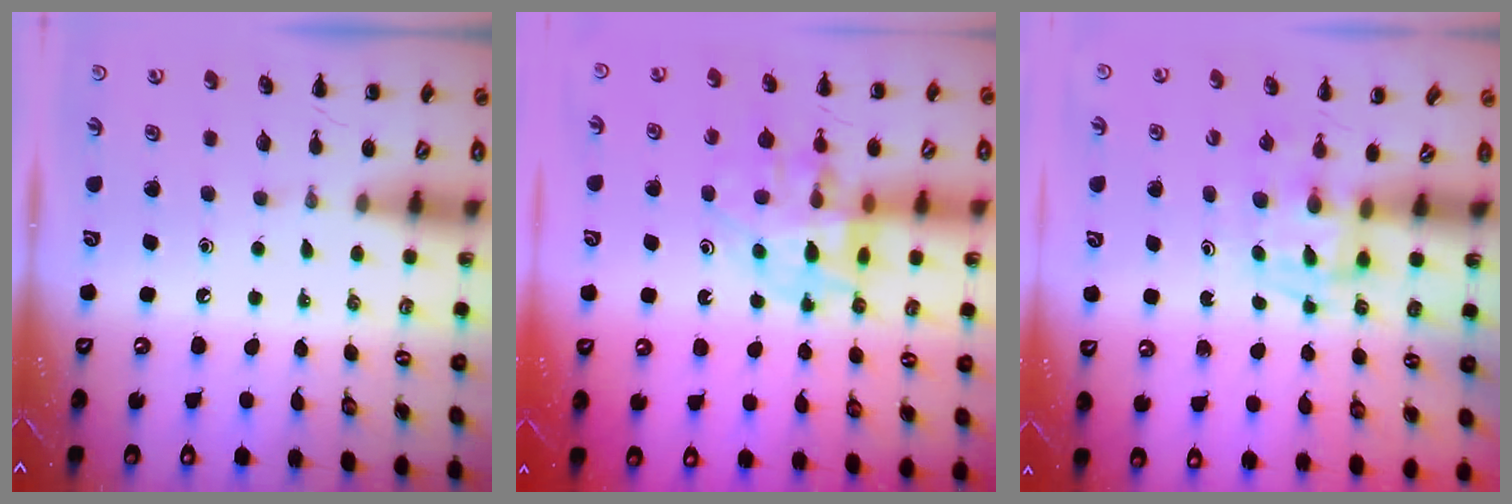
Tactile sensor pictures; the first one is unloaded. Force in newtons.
{"total": 14.0, "press": 13.6, "slide": 3.5}
{"total": 2.9, "press": 2.9, "slide": 0.2}